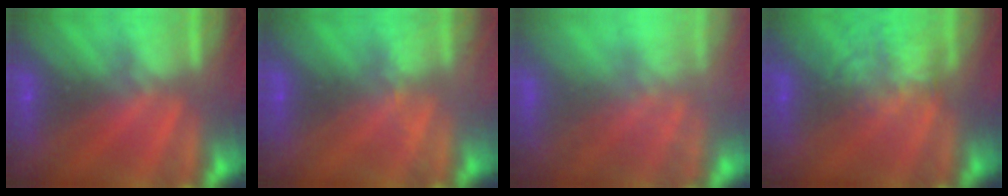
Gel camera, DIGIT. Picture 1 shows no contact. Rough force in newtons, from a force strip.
{"total": 2.1}
{"total": 9.7}
{"total": 2.1}